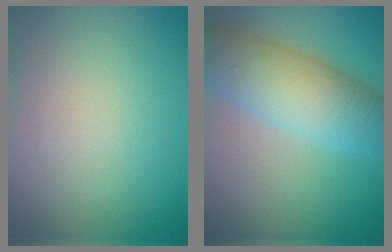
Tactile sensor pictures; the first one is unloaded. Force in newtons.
{"total": 7.7, "press": 7.7, "slide": 0.1}